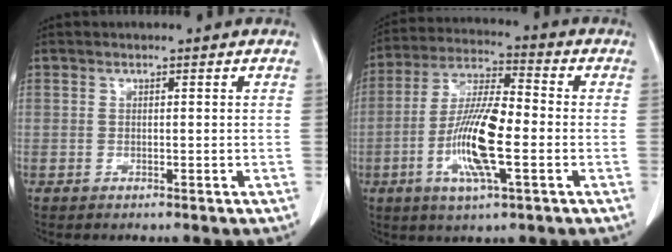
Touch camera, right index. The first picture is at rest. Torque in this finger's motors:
{"motor_torque": [1.70, -0.44, 0.43, 0.21]}